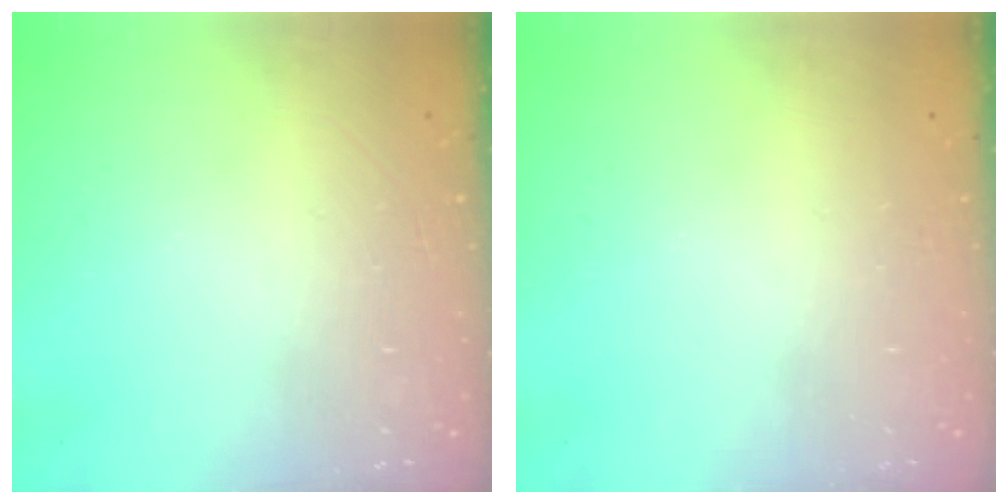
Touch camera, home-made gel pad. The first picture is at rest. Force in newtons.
{"total": 0.0}